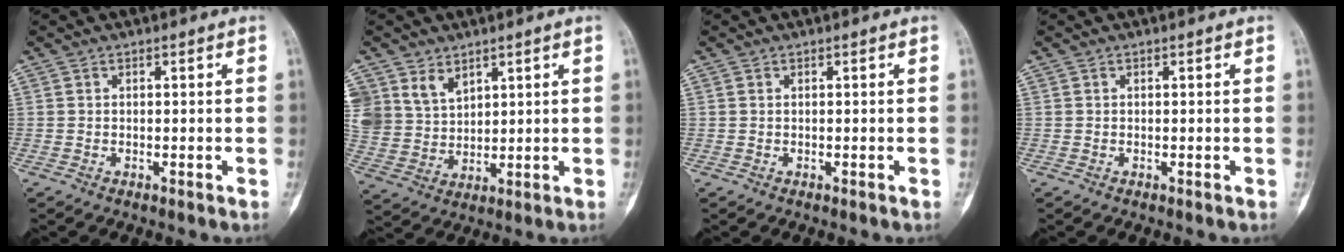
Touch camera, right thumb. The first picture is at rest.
{"total": 9.5, "force": [5.6, 7.0, 3.4], "torque": [-0.049, -0.021, 0.124]}
{"total": 0.0}
{"total": 0.0}